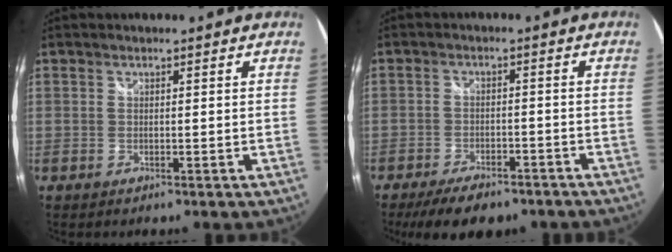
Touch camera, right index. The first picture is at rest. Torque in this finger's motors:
{"motor_torque": [-0.88, -1.00, -0.22, -0.21]}